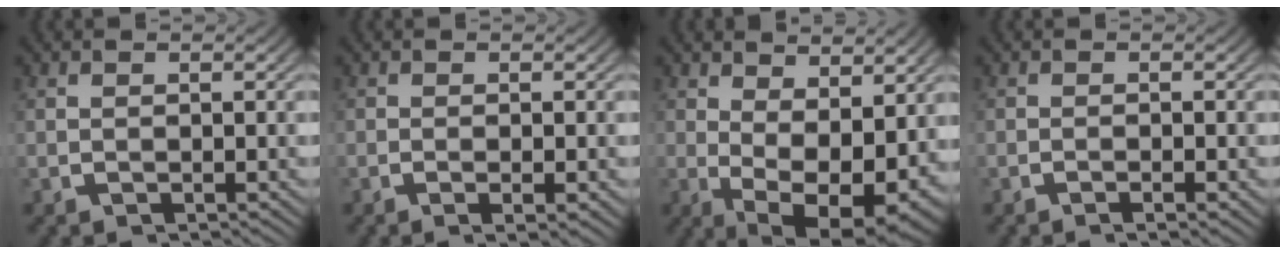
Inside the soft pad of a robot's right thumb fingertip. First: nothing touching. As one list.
[{"total": 1.2, "force": [-0.5, 0.4, 1.0], "torque": [-0.014, 0.005, -0.017]}, {"total": 9.1, "force": [-1.6, 5.5, 7.1], "torque": [-0.123, -0.052, -0.008]}, {"total": 1.0, "force": [-0.7, 0.3, 0.7], "torque": [-0.005, 0.008, -0.022]}]